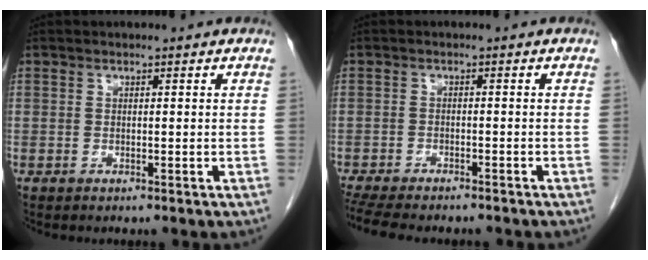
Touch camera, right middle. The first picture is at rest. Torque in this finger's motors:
{"motor_torque": [0.54, -0.38, 0.10, 0.06]}